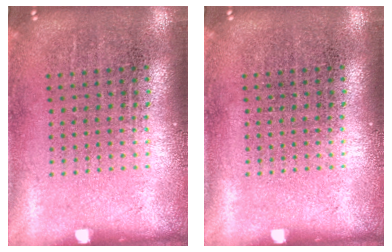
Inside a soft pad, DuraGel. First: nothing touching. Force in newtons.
{"total": 0.0}